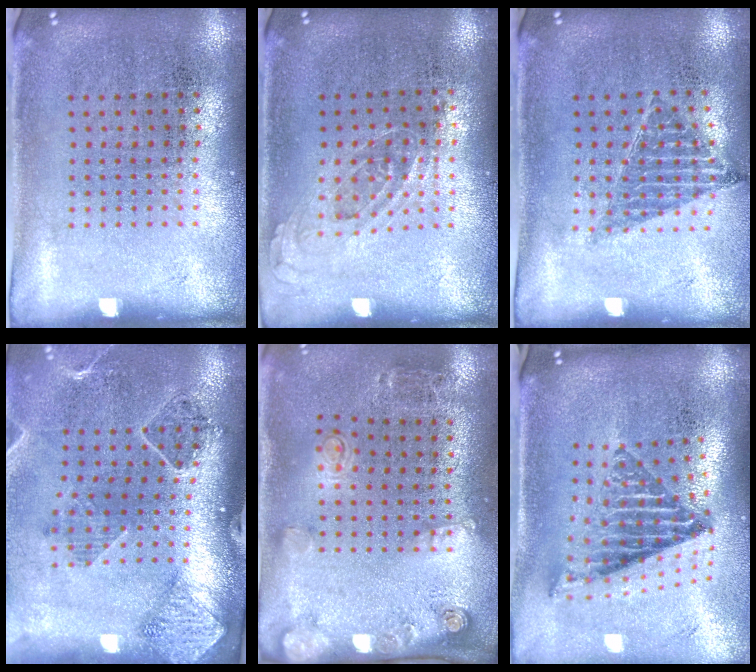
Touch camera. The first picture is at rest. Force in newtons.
{"total": 0.8, "press": 0.6, "slide": 0.5}
{"total": 0.9, "press": 0.9, "slide": 0.0}
{"total": 1.5, "press": 1.5, "slide": 0.1}
{"total": 2.1, "press": 1.3, "slide": 1.6}
{"total": 1.8, "press": 1.4, "slide": 1.2}